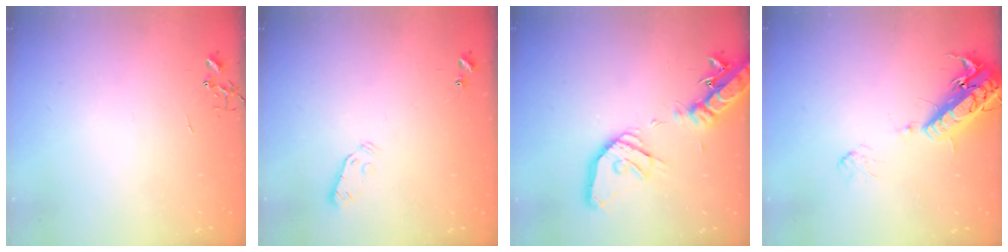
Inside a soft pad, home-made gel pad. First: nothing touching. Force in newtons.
{"total": 3.8, "press": 3.7, "slide": 0.9}
{"total": 20.7, "press": 20.4, "slide": 3.6}
{"total": 16.4, "press": 15.9, "slide": 3.8}